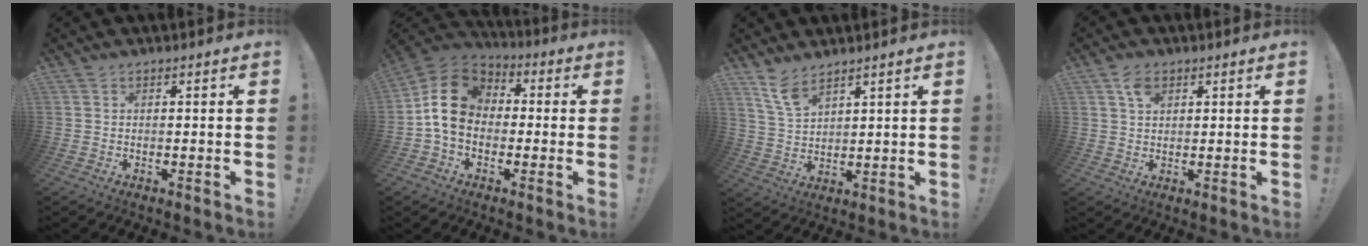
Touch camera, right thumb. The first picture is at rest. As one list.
[{"total": 13.7, "force": [0.5, 11.1, 8.1], "torque": [-0.126, 0.023, 0.020]}, {"total": 7.0, "force": [5.5, 2.4, 3.6], "torque": [-0.071, -0.031, 0.104]}, {"total": 4.2, "force": [2.1, 2.7, 2.5], "torque": [-0.035, -0.005, 0.036]}]